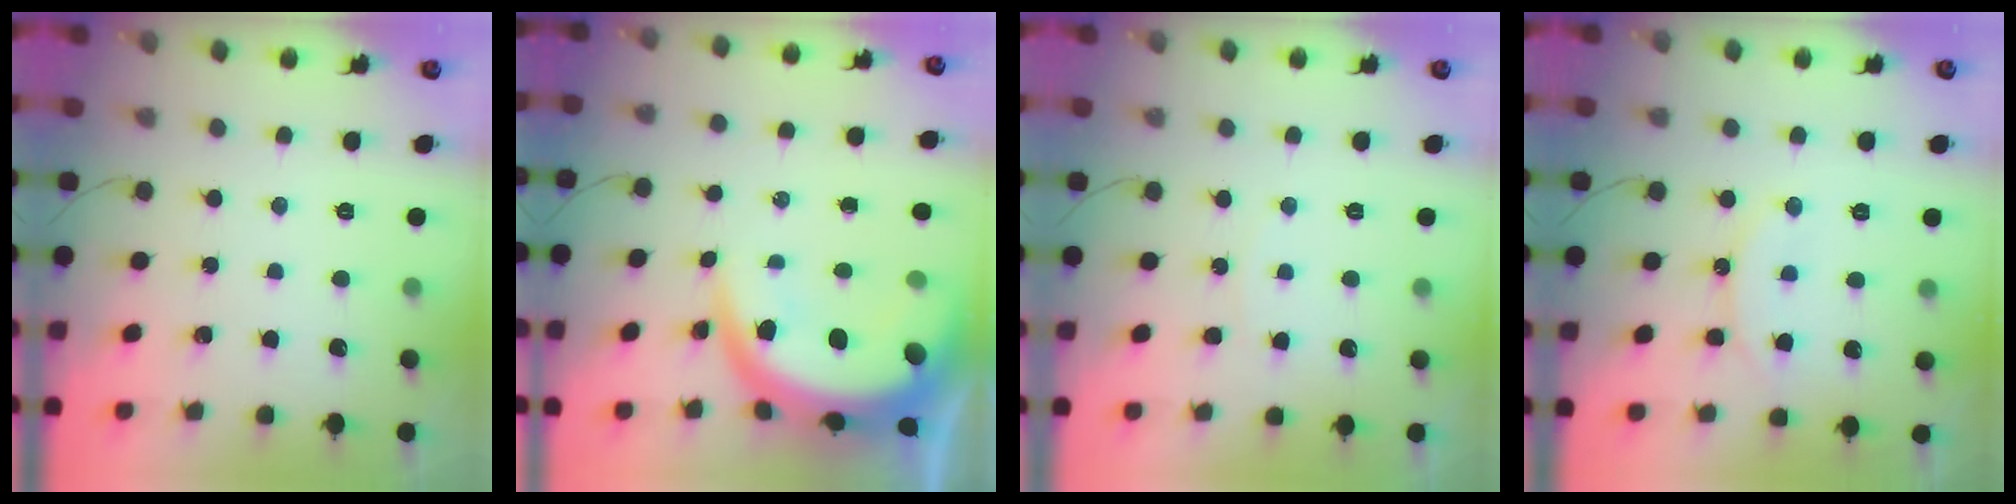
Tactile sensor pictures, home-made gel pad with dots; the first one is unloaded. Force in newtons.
{"total": 12.7, "press": 12.7, "slide": 1.0}
{"total": 4.8, "press": 4.8, "slide": 0.6}
{"total": 11.0, "press": 10.9, "slide": 1.0}